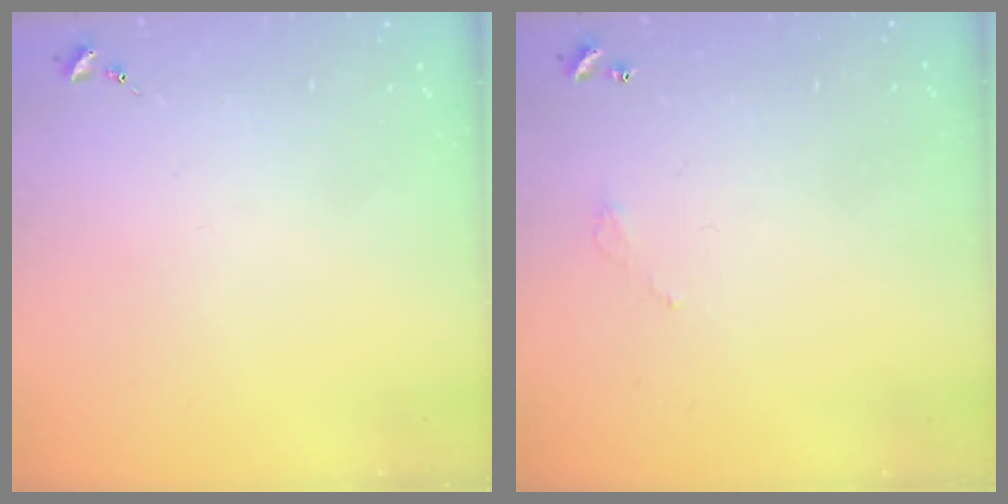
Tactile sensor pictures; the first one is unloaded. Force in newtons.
{"total": 3.0, "press": 3.0, "slide": 0.2}